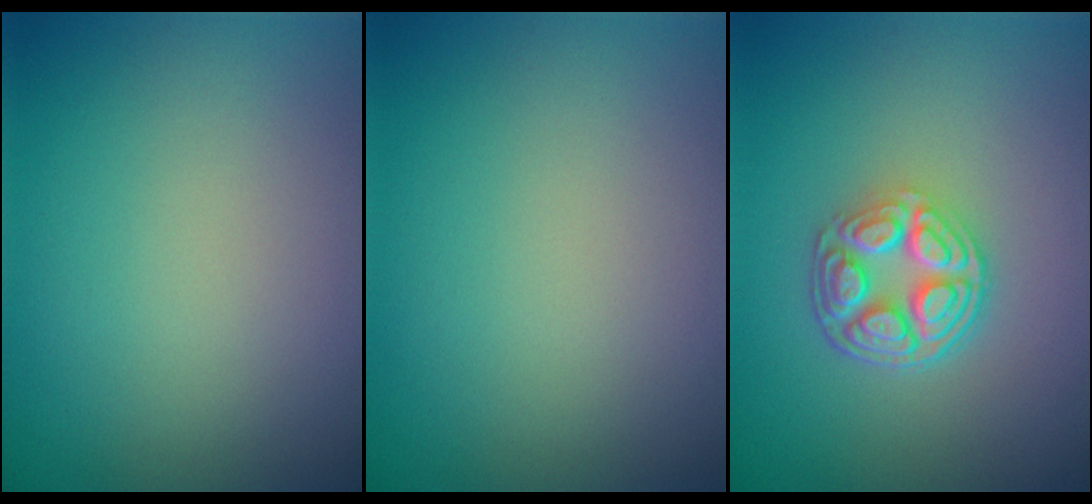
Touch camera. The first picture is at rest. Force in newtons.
{"total": 0.0}
{"total": 5.1, "press": 3.7, "slide": 3.5}